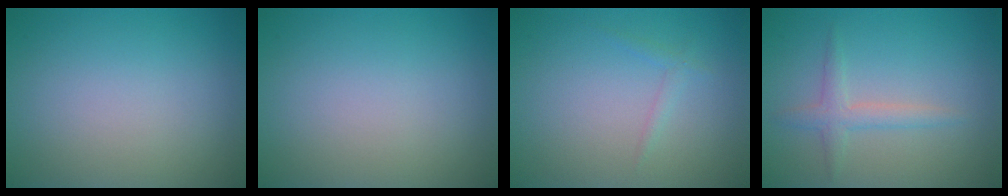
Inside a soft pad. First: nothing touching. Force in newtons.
{"total": 0.0}
{"total": 0.9, "press": 0.9, "slide": 0.1}
{"total": 2.0, "press": 2.0, "slide": 0.1}